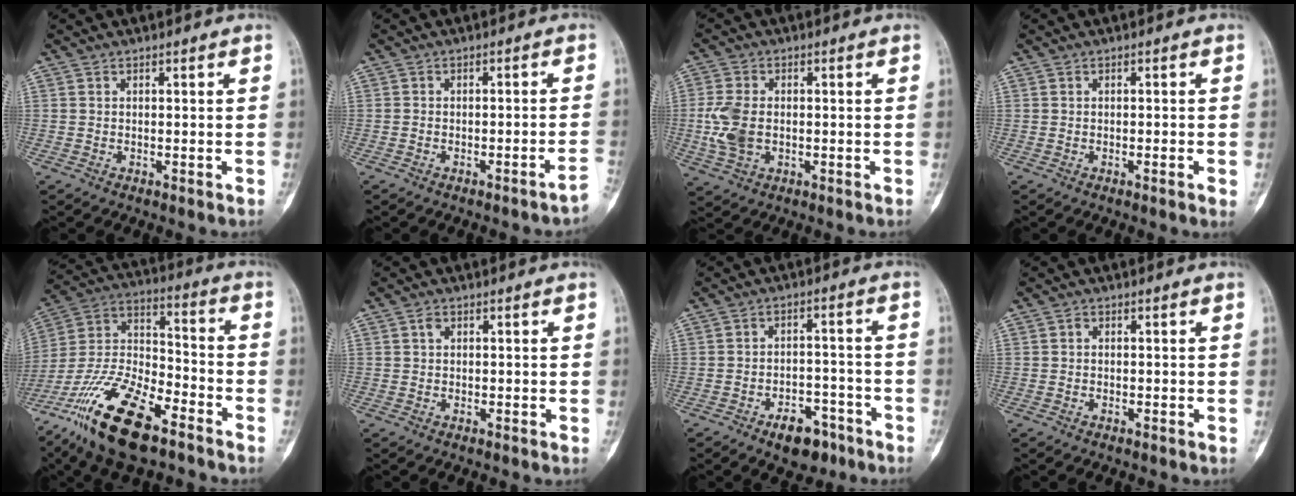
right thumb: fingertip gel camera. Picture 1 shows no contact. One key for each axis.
{"total": 2.5, "fx": -1.9, "fy": 0.0, "fz": 1.6, "tx": -0.015, "ty": 0.024, "tz": -0.025}
{"total": 7.5, "fx": -0.8, "fy": 4.7, "fz": 5.8, "tx": -0.129, "ty": 0.002, "tz": -0.015}
{"total": 1.4, "fx": -0.5, "fy": 0.3, "fz": 1.3, "tx": -0.017, "ty": -0.001, "tz": -0.007}
{"total": 22.3, "fx": -14.4, "fy": 8.5, "fz": 14.8, "tx": -0.306, "ty": 0.058, "tz": -0.266}
{"total": 1.2, "fx": 0.2, "fy": 1.0, "fz": 0.7, "tx": -0.005, "ty": 0.003, "tz": -0.001}
{"total": 8.4, "fx": -5.3, "fy": 4.6, "fz": 4.5, "tx": -0.037, "ty": 0.040, "tz": -0.076}
{"total": 0.8, "fx": -0.3, "fy": 0.6, "fz": 0.4, "tx": 0.001, "ty": 0.004, "tz": -0.009}